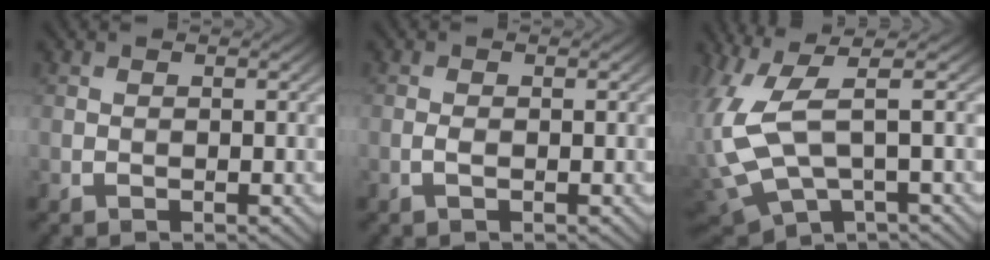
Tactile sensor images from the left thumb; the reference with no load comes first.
{"total": 0.8, "force": [-0.3, 0.2, 0.7], "torque": [-0.015, 0.003, -0.008]}
{"total": 11.9, "force": [2.2, 5.0, 10.5], "torque": [-0.280, -0.010, 0.055]}